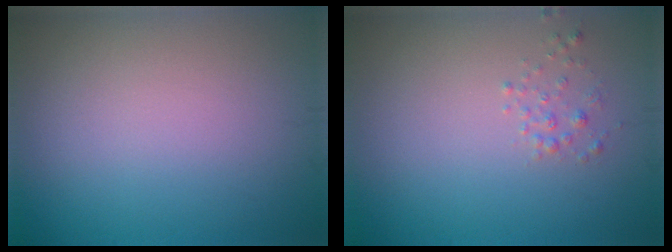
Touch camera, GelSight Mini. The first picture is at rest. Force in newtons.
{"total": 1.0, "press": 1.0, "slide": 0.1}